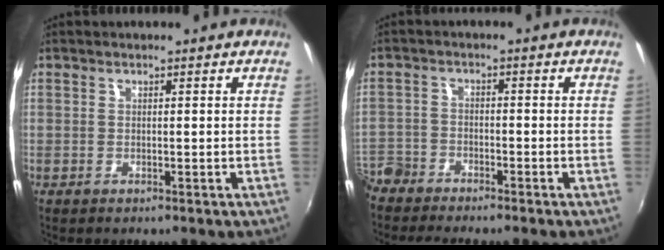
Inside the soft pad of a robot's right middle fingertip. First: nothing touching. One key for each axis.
{"total": 7.1, "fx": -6.4, "fy": 2.7, "fz": 1.0, "tx": -0.047, "ty": -0.005, "tz": -0.132}